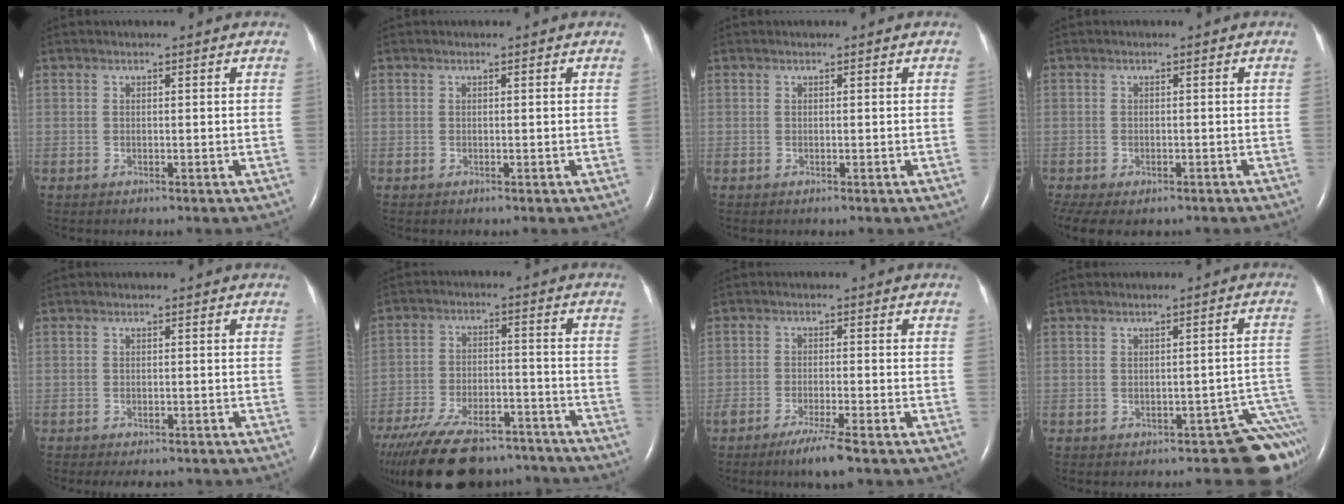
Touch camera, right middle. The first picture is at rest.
{"total": 0.0}
{"total": 0.0}
{"total": 8.4, "force": [-5.5, 4.5, 4.4], "torque": [-0.105, -0.010, -0.075]}
{"total": 6.2, "force": [-5.4, 2.0, 2.4], "torque": [-0.029, -0.005, -0.063]}
{"total": 23.9, "force": [-19.7, 8.3, 10.7], "torque": [-0.225, -0.024, -0.292]}
{"total": 5.2, "force": [-3.6, -0.2, 3.7], "torque": [-0.072, -0.014, -0.066]}
{"total": 5.8, "force": [-4.8, 1.8, 2.7], "torque": [-0.001, 0.037, -0.053]}